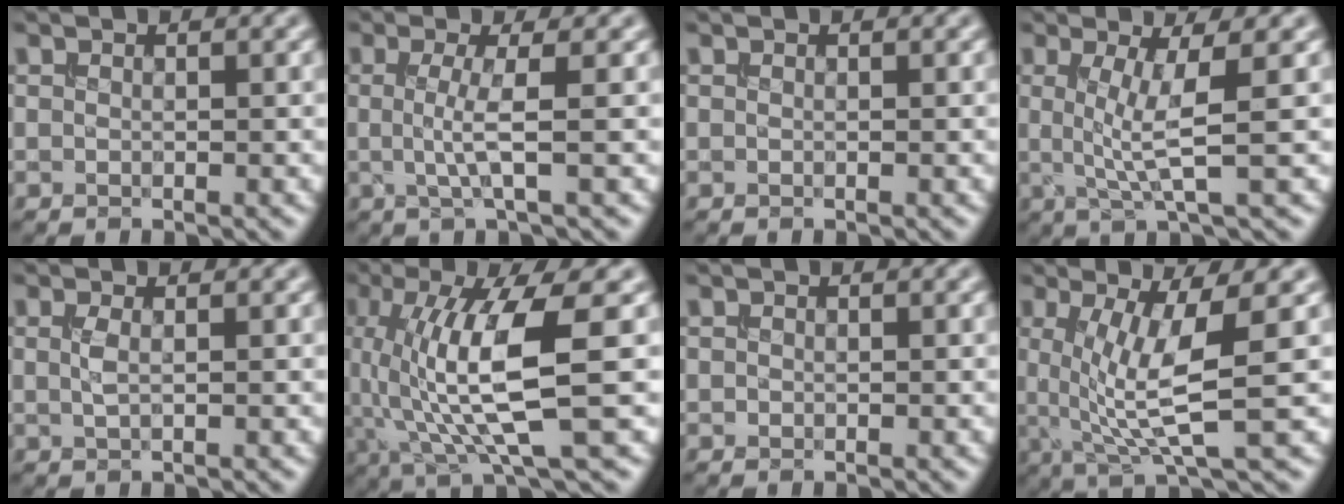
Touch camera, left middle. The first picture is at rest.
{"total": 3.1, "force": [0.0, 0.6, 3.0], "torque": [-0.057, -0.005, -0.006]}
{"total": 0.0}
{"total": 4.4, "force": [0.4, 0.7, 4.3], "torque": [-0.081, -0.003, 0.008]}
{"total": 1.1, "force": [0.2, 0.3, 1.0], "torque": [-0.024, 0.001, 0.004]}
{"total": 9.8, "force": [0.4, 2.5, 9.4], "torque": [-0.168, -0.005, 0.013]}
{"total": 0.0}
{"total": 7.1, "force": [0.6, 1.6, 6.9], "torque": [-0.121, -0.007, 0.012]}